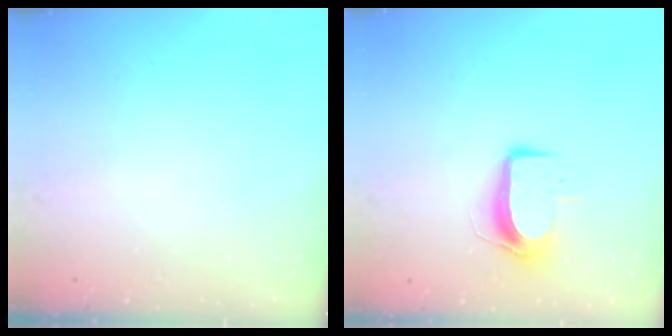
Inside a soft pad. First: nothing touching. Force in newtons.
{"total": 9.0, "press": 9.0, "slide": 0.8}